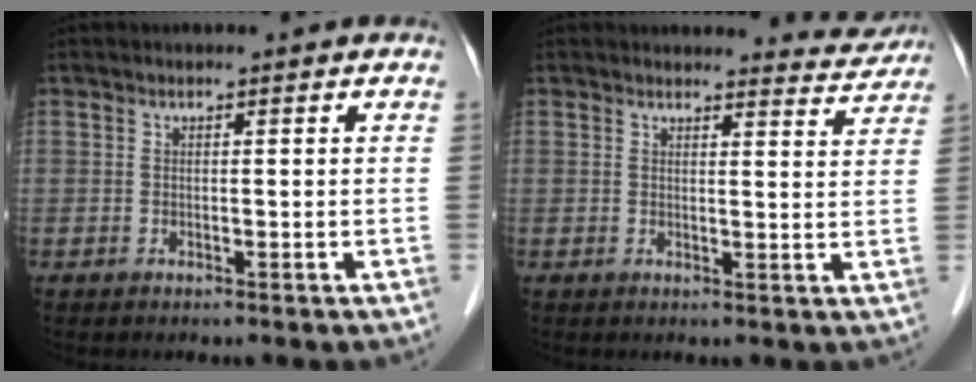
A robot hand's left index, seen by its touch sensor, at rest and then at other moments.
{"total": 4.2, "force": [4.1, 0.4, -0.6], "torque": [0.006, -0.026, 0.035]}